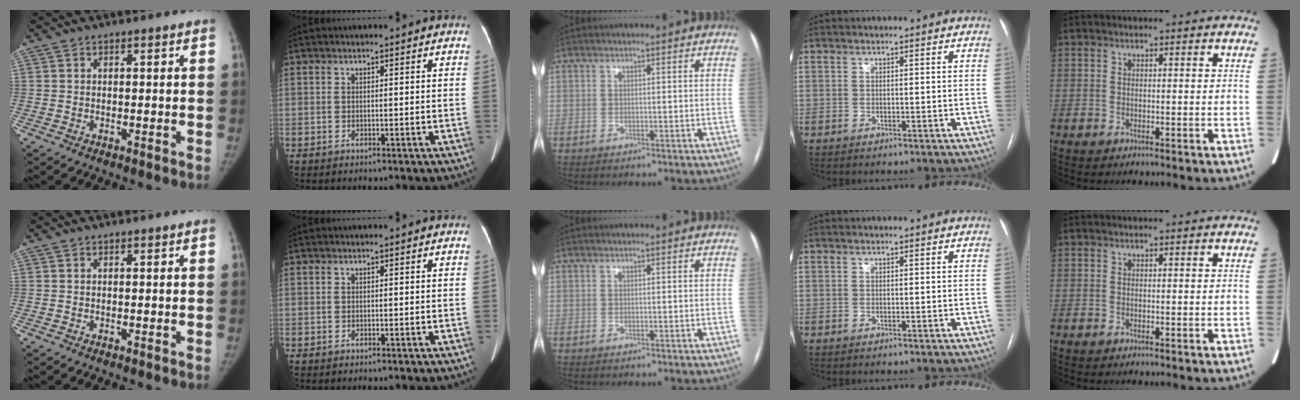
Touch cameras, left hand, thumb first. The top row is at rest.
{}